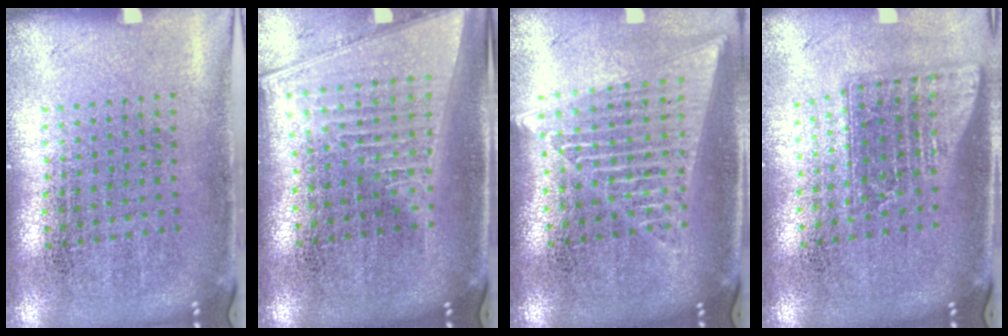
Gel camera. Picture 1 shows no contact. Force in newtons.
{"total": 2.1, "press": 1.8, "slide": 1.1}
{"total": 1.9, "press": 1.7, "slide": 1.0}
{"total": 1.6, "press": 1.3, "slide": 1.0}